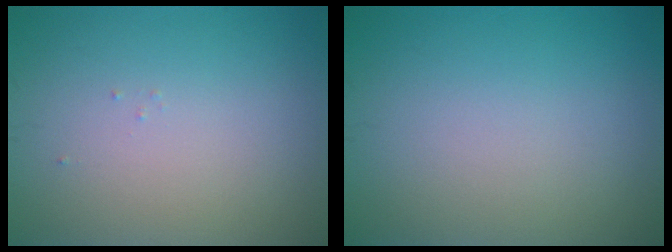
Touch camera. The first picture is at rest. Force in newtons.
{"total": 0.0}